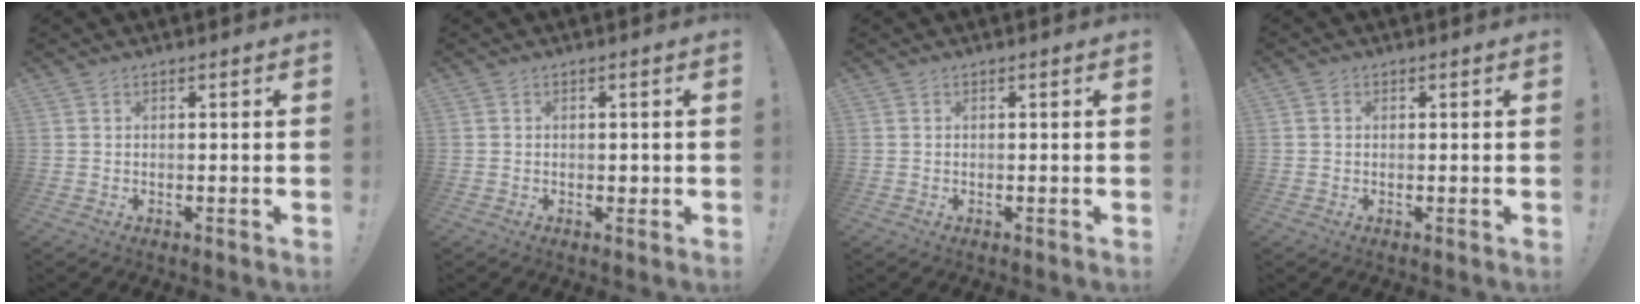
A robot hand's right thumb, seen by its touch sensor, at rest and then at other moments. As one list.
[{"total": 0.9, "force": [0.1, 0.8, 0.4], "torque": [-0.006, 0.005, 0.001]}, {"total": 0.0}, {"total": 0.9, "force": [0.0, 0.9, 0.2], "torque": [0.000, 0.001, 0.000]}]